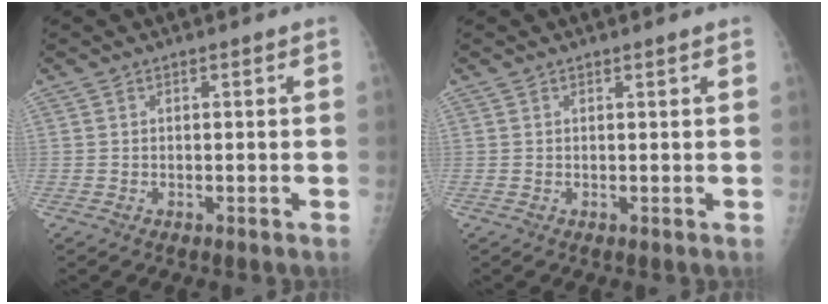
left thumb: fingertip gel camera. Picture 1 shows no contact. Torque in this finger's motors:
{"motor_torque": [-0.33, -0.03, -0.08, 0.22, 0.00]}